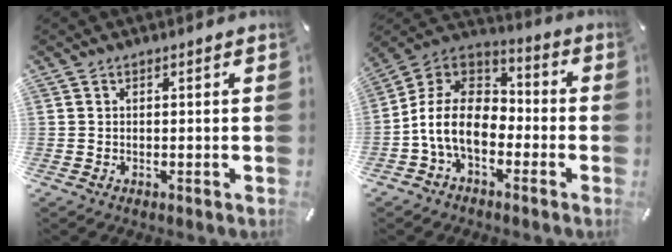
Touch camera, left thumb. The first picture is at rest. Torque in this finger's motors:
{"motor_torque": [0.38, 1.13, 1.47, 0.20, 0.49]}